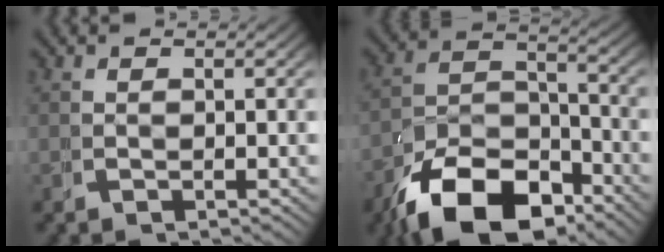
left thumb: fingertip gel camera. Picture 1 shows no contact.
{"total": 11.0, "force": [-6.4, 6.3, 6.4], "torque": [-0.108, -0.039, -0.093]}